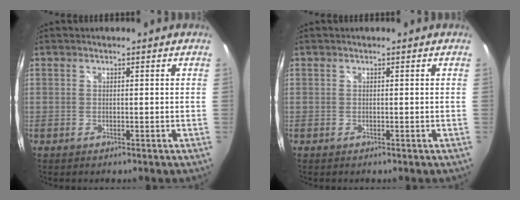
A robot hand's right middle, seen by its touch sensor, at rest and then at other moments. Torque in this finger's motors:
{"motor_torque": [0.03, 0.06, 0.01, 0.00]}